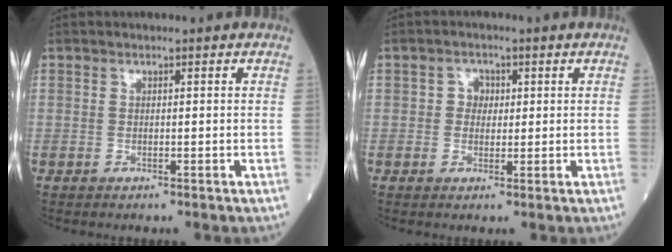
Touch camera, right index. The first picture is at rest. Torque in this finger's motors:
{"motor_torque": [-0.01, 0.01, 0.00, 0.02]}